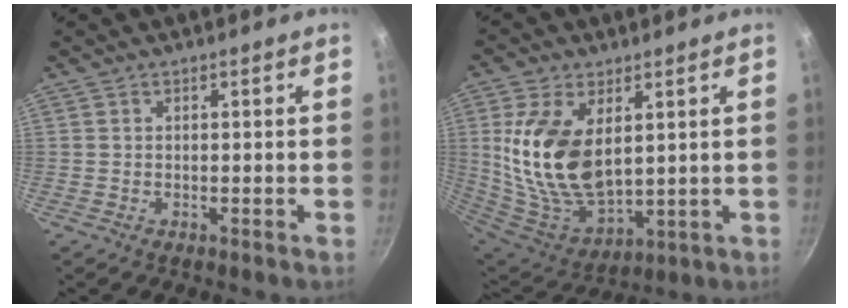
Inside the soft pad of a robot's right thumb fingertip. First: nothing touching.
{"total": 18.0, "force": [3.9, 10.3, 14.2], "torque": [-0.268, -0.037, 0.091]}